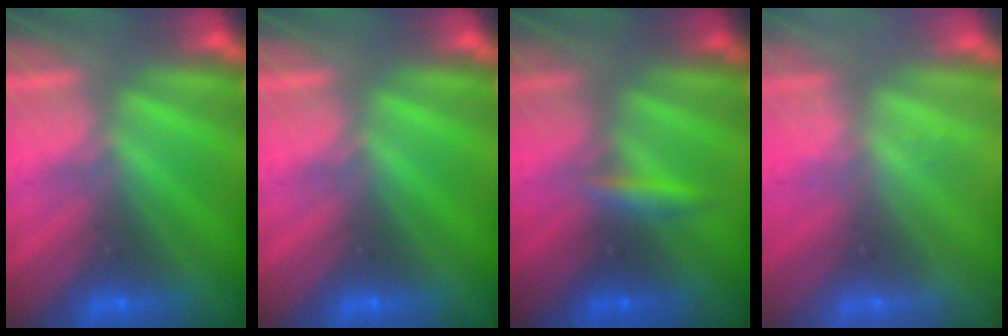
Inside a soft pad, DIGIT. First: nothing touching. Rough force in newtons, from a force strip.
{"total": 0.0}
{"total": 2.3}
{"total": 2.2}